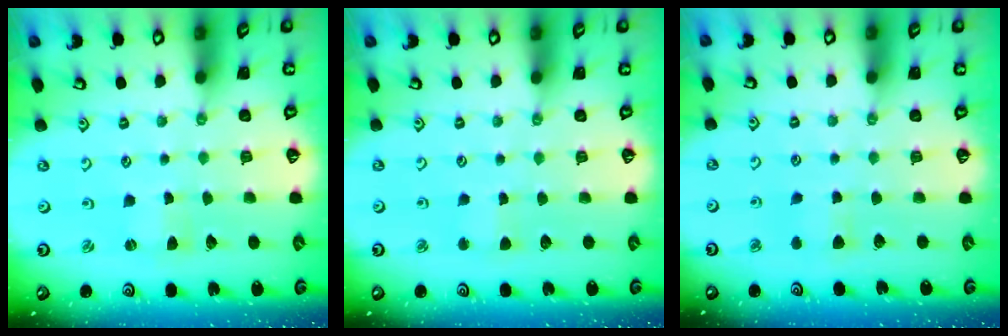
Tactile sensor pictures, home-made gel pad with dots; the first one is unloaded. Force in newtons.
{"total": 2.6, "press": 2.6, "slide": 0.3}
{"total": 4.7, "press": 4.6, "slide": 0.6}